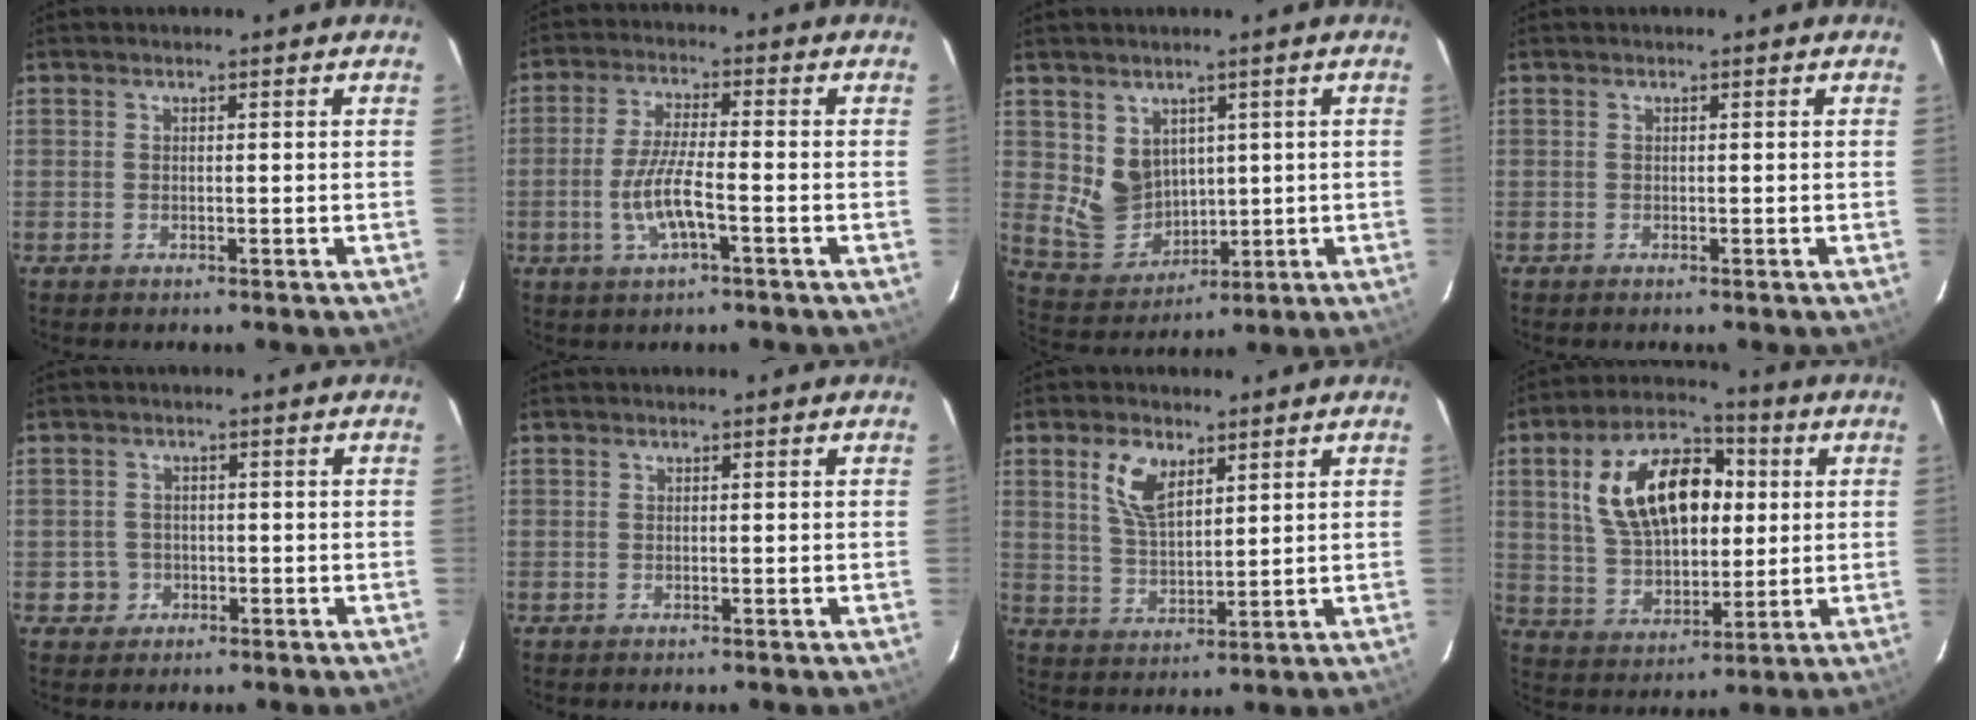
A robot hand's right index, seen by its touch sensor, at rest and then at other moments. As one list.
[{"total": 7.6, "force": [-2.7, 1.2, 7.1], "torque": [-0.144, -0.004, -0.051]}, {"total": 7.7, "force": [2.6, 6.7, 2.9], "torque": [-0.059, -0.002, 0.073]}, {"total": 0.0}, {"total": 3.1, "force": [-0.9, 3.0, 0.0], "torque": [-0.002, 0.014, -0.012]}, {"total": 0.0}, {"total": 7.5, "force": [3.8, 3.7, 5.3], "torque": [-0.105, 0.008, 0.078]}, {"total": 18.1, "force": [4.2, 10.5, 14.1], "torque": [-0.266, 0.030, 0.080]}]